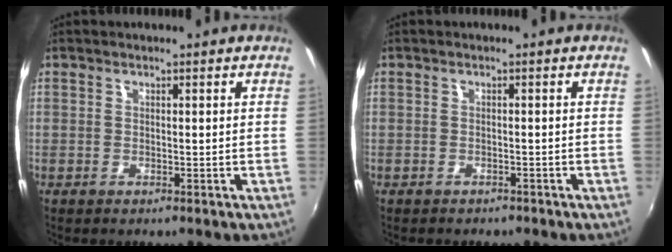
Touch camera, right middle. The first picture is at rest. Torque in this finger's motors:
{"motor_torque": [-0.89, -0.84, -0.43, -0.03]}